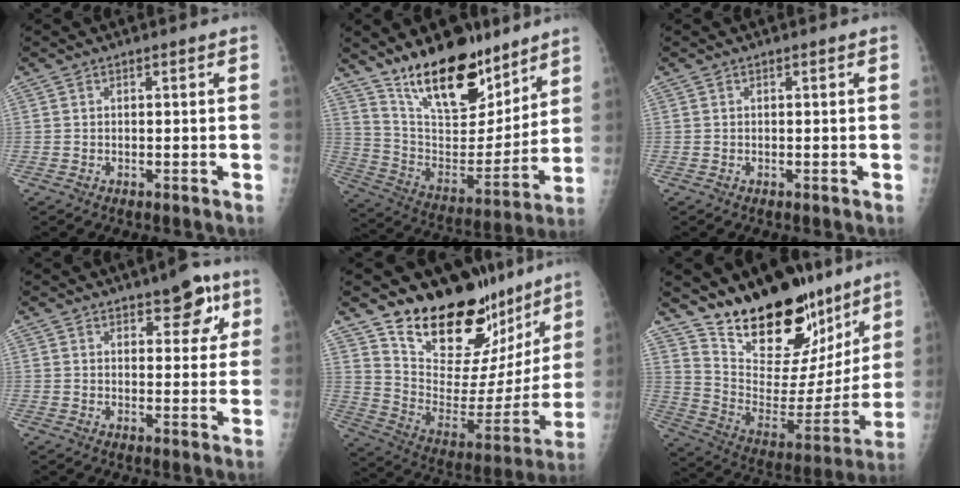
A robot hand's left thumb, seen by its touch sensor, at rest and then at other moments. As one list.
[{"total": 21.1, "force": [15.1, 9.1, 11.6], "torque": [-0.143, -0.094, 0.263]}, {"total": 0.0}, {"total": 7.7, "force": [4.2, 3.6, 5.4], "torque": [-0.036, -0.015, 0.049]}, {"total": 24.8, "force": [19.5, 11.2, 10.6], "torque": [-0.117, -0.124, 0.295]}, {"total": 25.5, "force": [18.7, 11.7, 12.8], "torque": [-0.157, -0.107, 0.299]}]